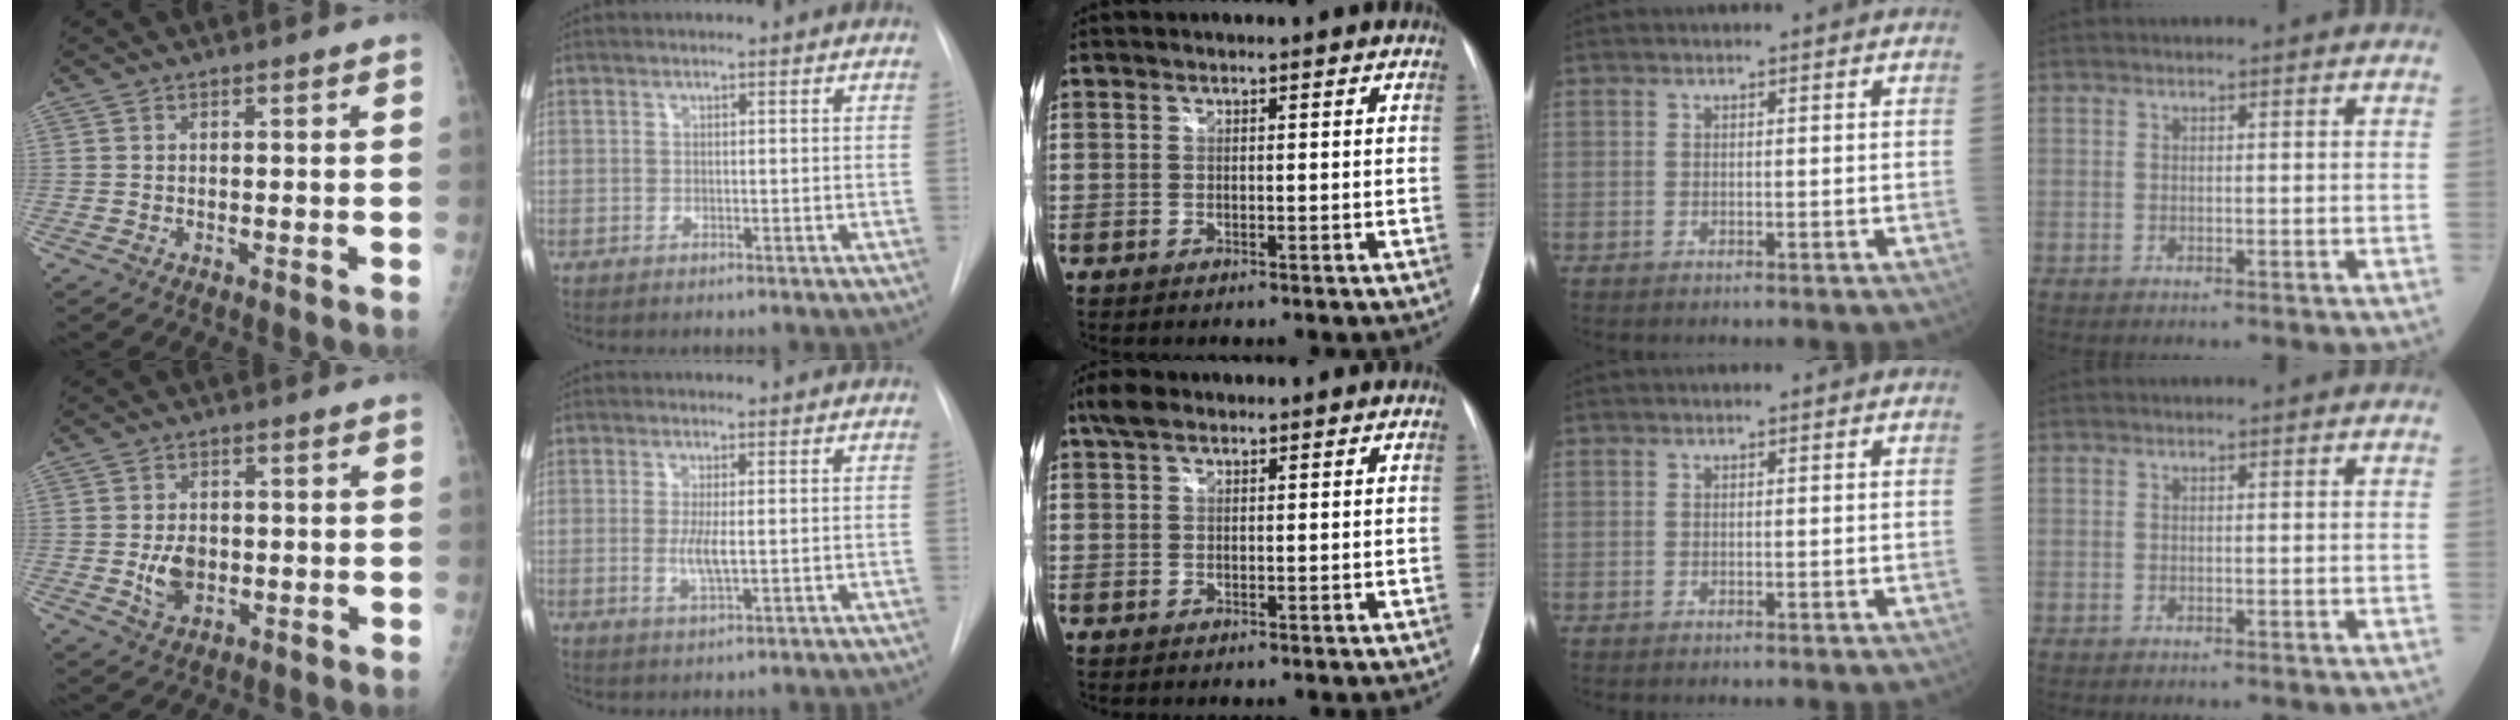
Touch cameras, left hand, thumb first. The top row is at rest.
{"thumb": {"total": 5.2, "force": [-0.7, 3.7, 3.6], "torque": [-0.051, -0.002, -0.006]}, "index": {"total": 3.4, "force": [-0.1, 0.6, 3.3], "torque": [-0.068, -0.008, 0.001]}, "middle": {"total": 2.9, "force": [2.0, 1.3, 1.6], "torque": [-0.040, 0.021, 0.040]}}